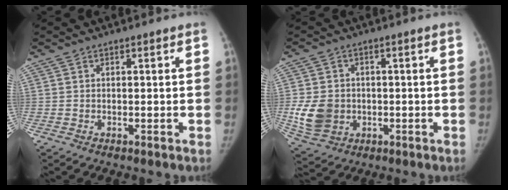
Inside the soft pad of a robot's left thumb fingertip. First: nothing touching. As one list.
[{"total": 9.0, "force": [-1.1, 7.6, 4.9], "torque": [-0.078, 0.000, -0.009]}]